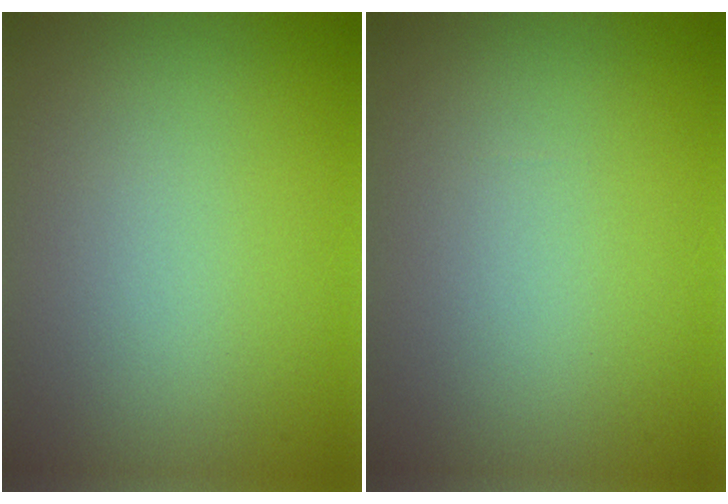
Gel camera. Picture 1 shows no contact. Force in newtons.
{"total": 0.0}